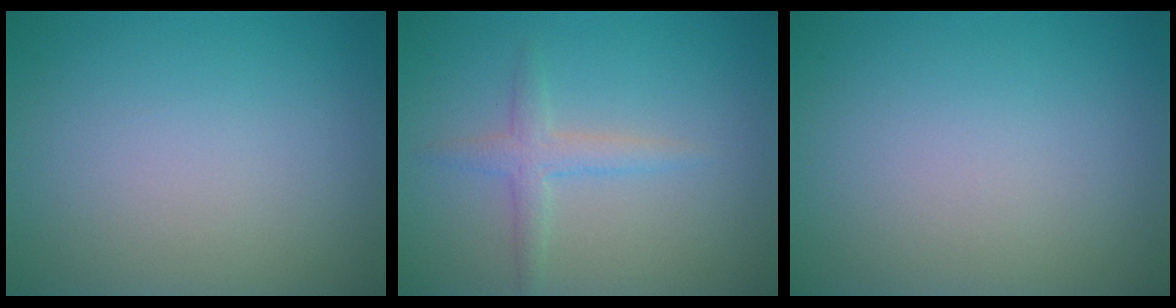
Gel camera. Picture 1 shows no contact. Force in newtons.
{"total": 2.1, "press": 2.1, "slide": 0.1}
{"total": 0.0}